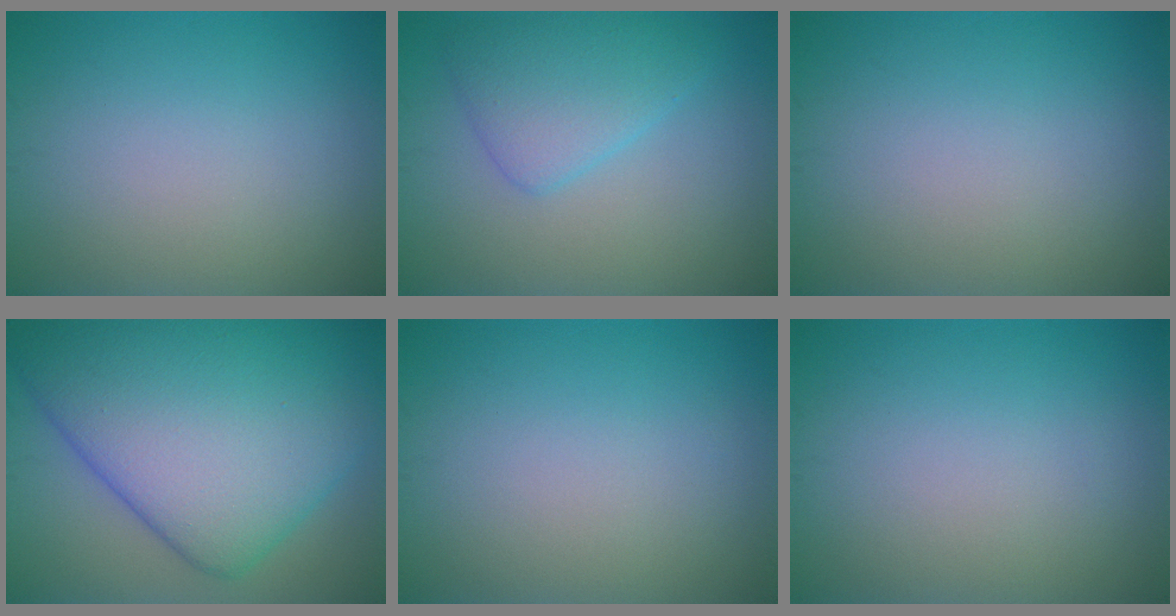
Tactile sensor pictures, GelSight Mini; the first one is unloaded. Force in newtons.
{"total": 4.0, "press": 4.0, "slide": 0.1}
{"total": 0.0}
{"total": 16.5, "press": 16.5, "slide": 0.2}
{"total": 0.0}
{"total": 0.0}